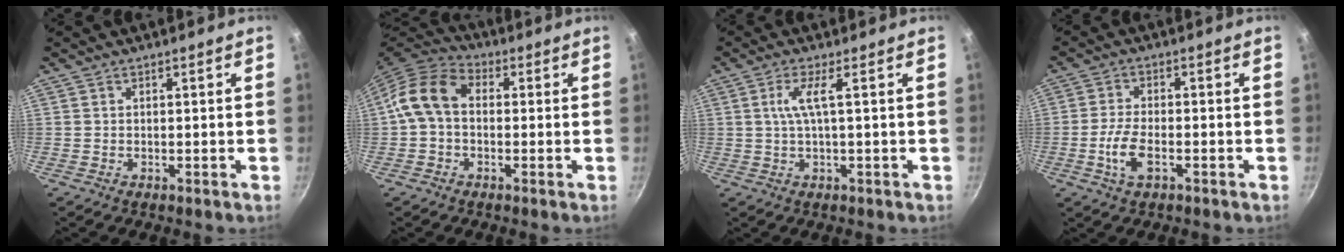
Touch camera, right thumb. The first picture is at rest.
{"total": 10.5, "force": [0.4, 7.4, 7.5], "torque": [-0.138, 0.030, -0.006]}
{"total": 3.7, "force": [0.8, 0.3, 3.6], "torque": [-0.096, 0.007, 0.018]}
{"total": 5.6, "force": [-2.0, 2.6, 4.6], "torque": [-0.094, 0.011, -0.037]}